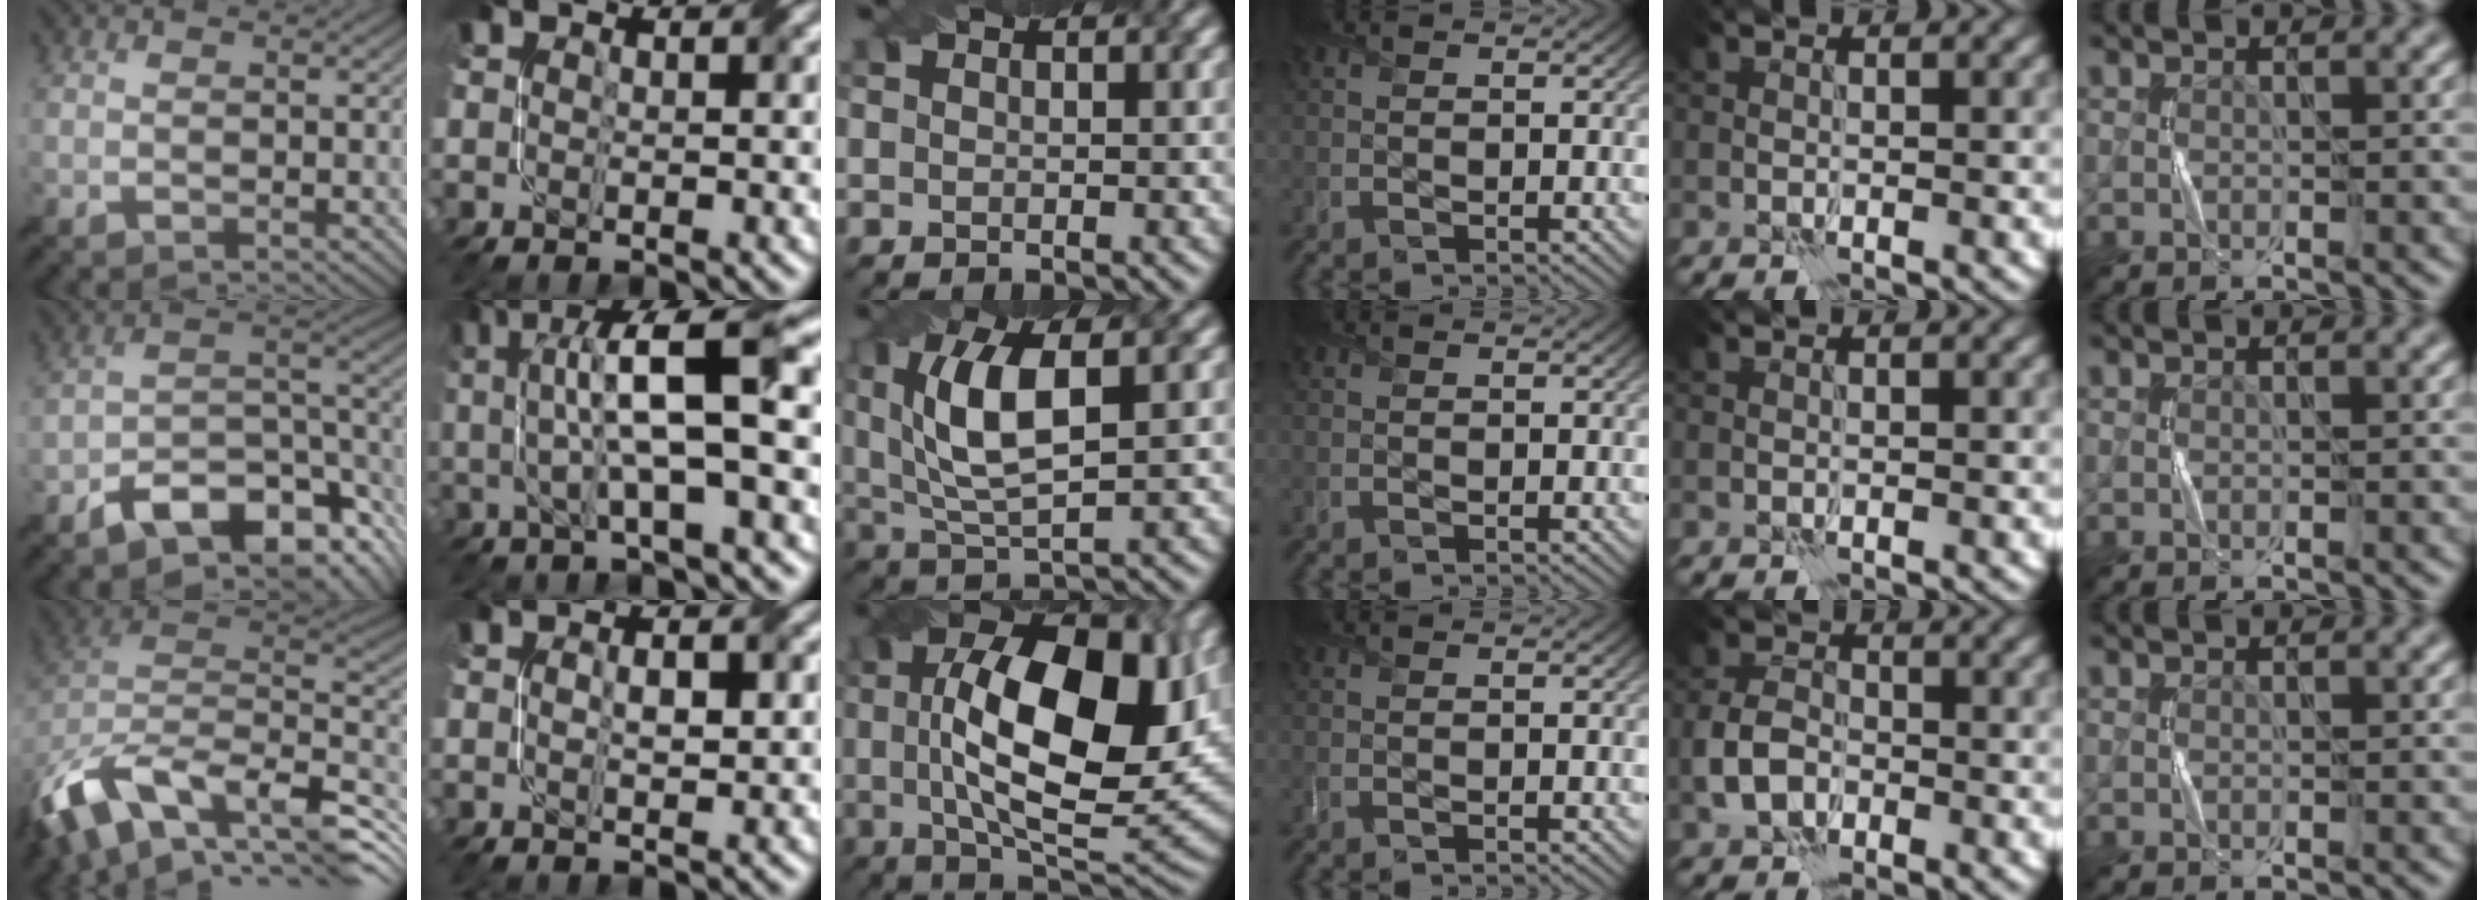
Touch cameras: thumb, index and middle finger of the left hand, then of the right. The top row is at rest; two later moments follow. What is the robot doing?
{"motion": "twist", "object": "screw"}